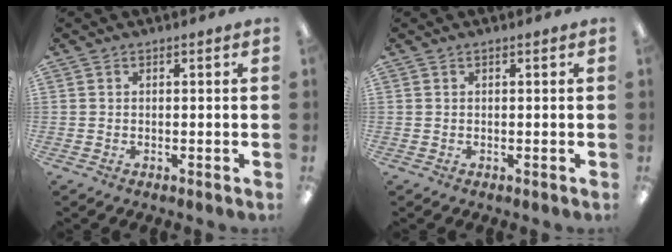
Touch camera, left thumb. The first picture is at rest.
{"total": 0.0}